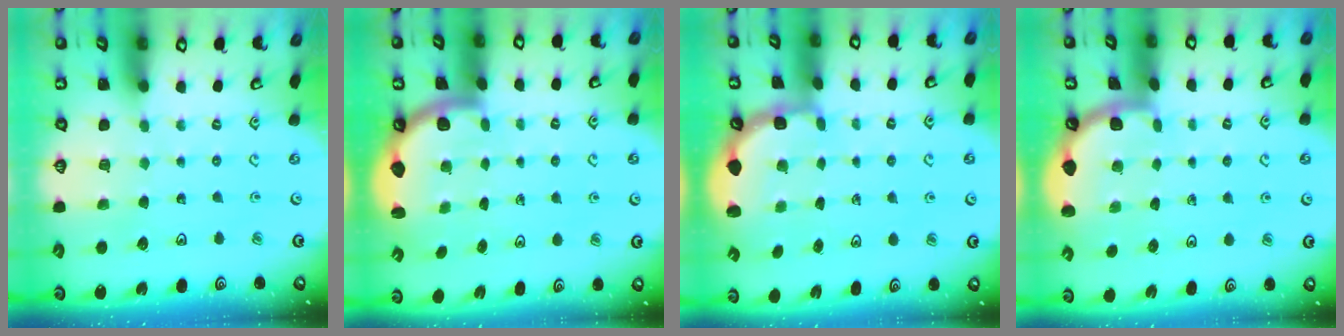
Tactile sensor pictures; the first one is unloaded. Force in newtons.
{"total": 2.5, "press": 2.2, "slide": 1.1}
{"total": 2.5, "press": 1.9, "slide": 1.6}
{"total": 1.6, "press": 1.6, "slide": 0.2}